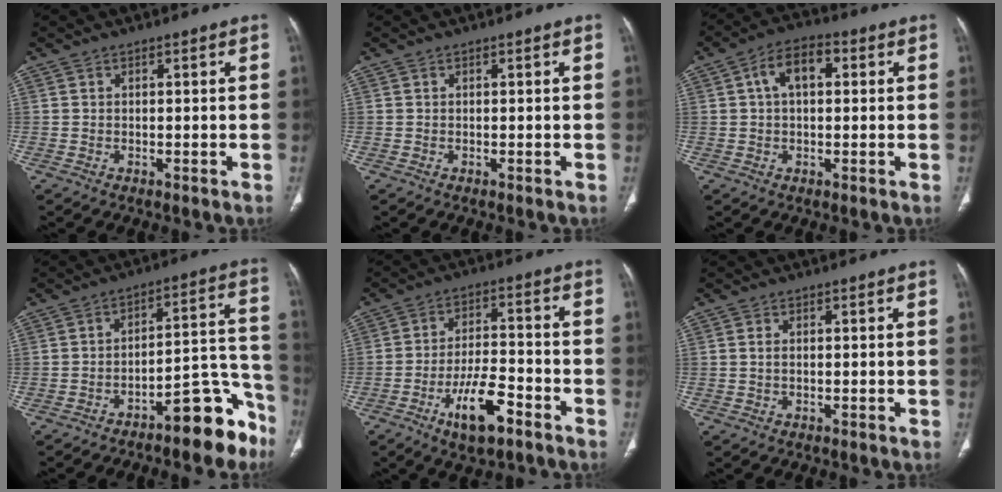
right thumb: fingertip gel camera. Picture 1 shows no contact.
{"total": 0.0}
{"total": 7.3, "force": [1.7, 4.2, 5.7], "torque": [-0.091, 0.020, 0.021]}
{"total": 12.6, "force": [-8.8, 4.0, 8.1], "torque": [-0.057, 0.107, -0.130]}
{"total": 10.3, "force": [-5.6, 3.8, 7.8], "torque": [-0.132, 0.033, -0.092]}
{"total": 0.9, "force": [0.1, 0.6, 0.7], "torque": [-0.015, 0.004, 0.001]}